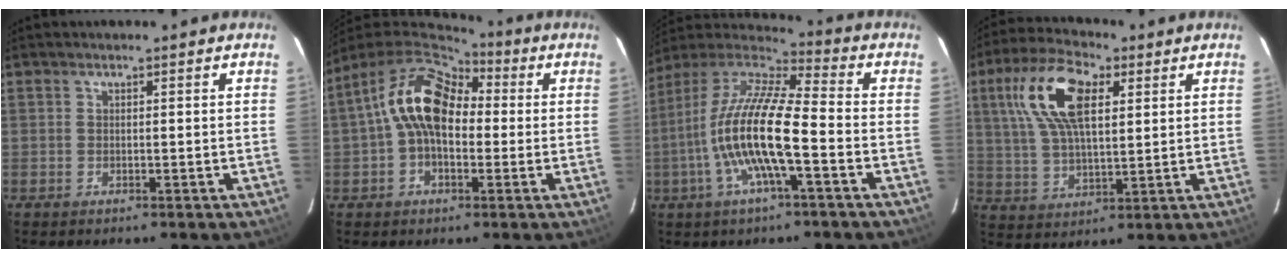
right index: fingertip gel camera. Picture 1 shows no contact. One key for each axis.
{"total": 13.1, "fx": 1.0, "fy": 8.3, "fz": 10.1, "tx": -0.181, "ty": 0.030, "tz": 0.010}
{"total": 16.1, "fx": -4.0, "fy": 2.9, "fz": 15.3, "tx": -0.283, "ty": -0.009, "tz": -0.080}
{"total": 14.1, "fx": 5.0, "fy": 6.4, "fz": 11.5, "tx": -0.227, "ty": 0.024, "tz": 0.094}